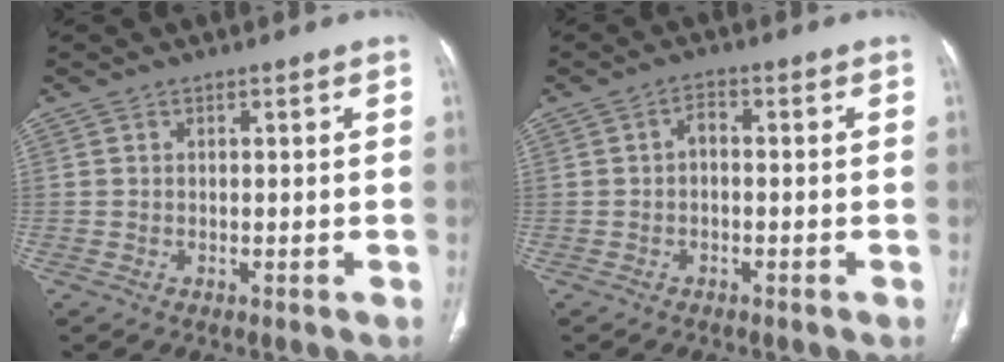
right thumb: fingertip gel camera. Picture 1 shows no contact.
{"total": 2.3, "force": [-0.4, 1.3, 1.8], "torque": [-0.025, 0.013, -0.014]}